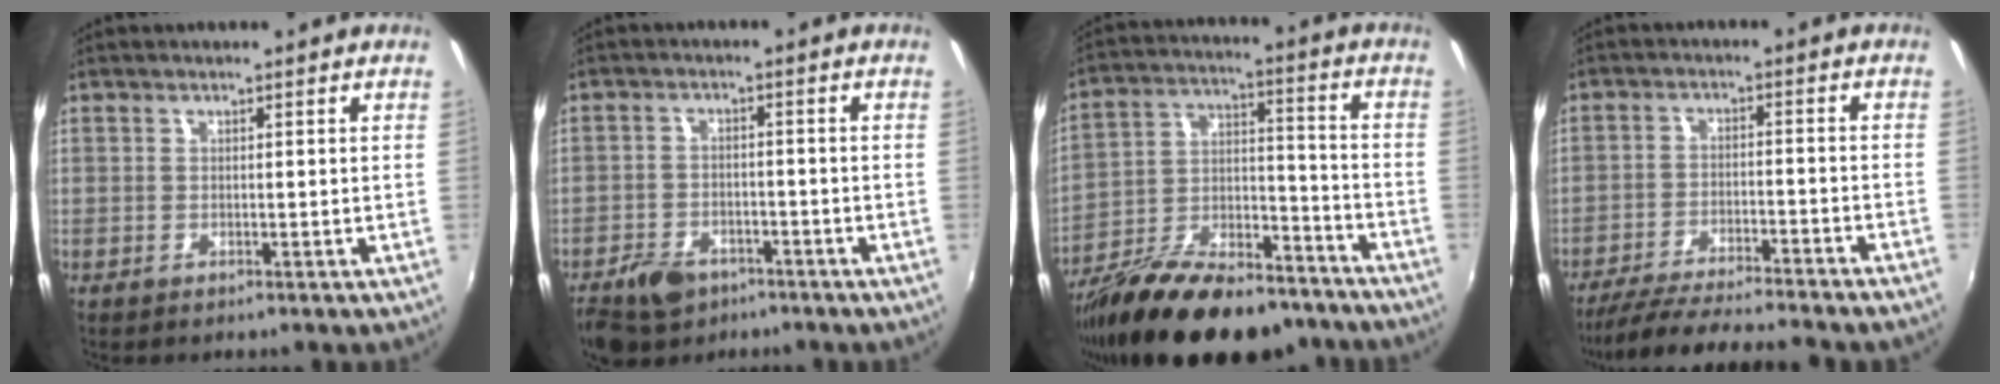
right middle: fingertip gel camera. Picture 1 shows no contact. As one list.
[{"total": 8.5, "force": [-5.7, 5.0, 3.7], "torque": [-0.099, -0.002, -0.092]}, {"total": 23.1, "force": [-17.2, 8.5, 12.8], "torque": [-0.229, -0.007, -0.264]}, {"total": 16.7, "force": [-15.0, 0.8, 7.4], "torque": [-0.144, -0.021, -0.228]}]